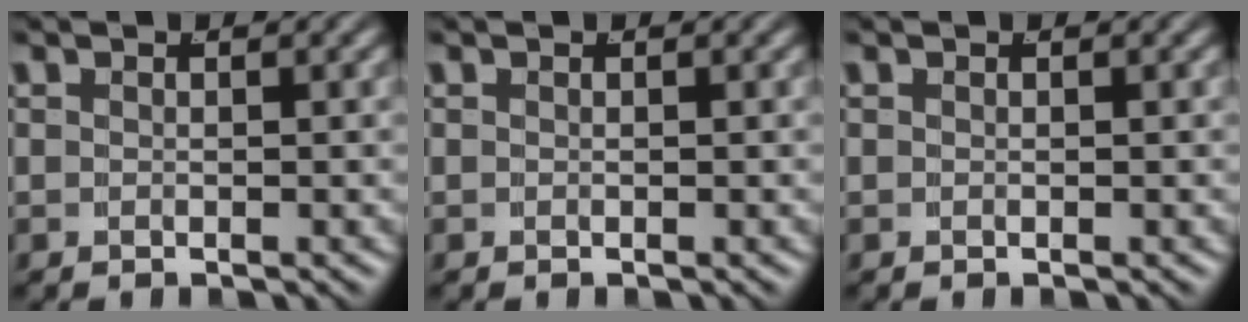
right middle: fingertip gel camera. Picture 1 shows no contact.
{"total": 0.0}
{"total": 0.0}